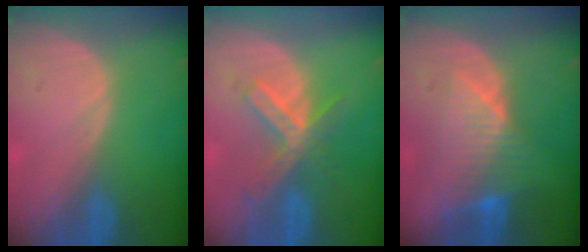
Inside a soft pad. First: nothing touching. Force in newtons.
{"total": 6.0, "press": 5.7, "slide": 1.9}
{"total": 7.9, "press": 6.9, "slide": 3.8}